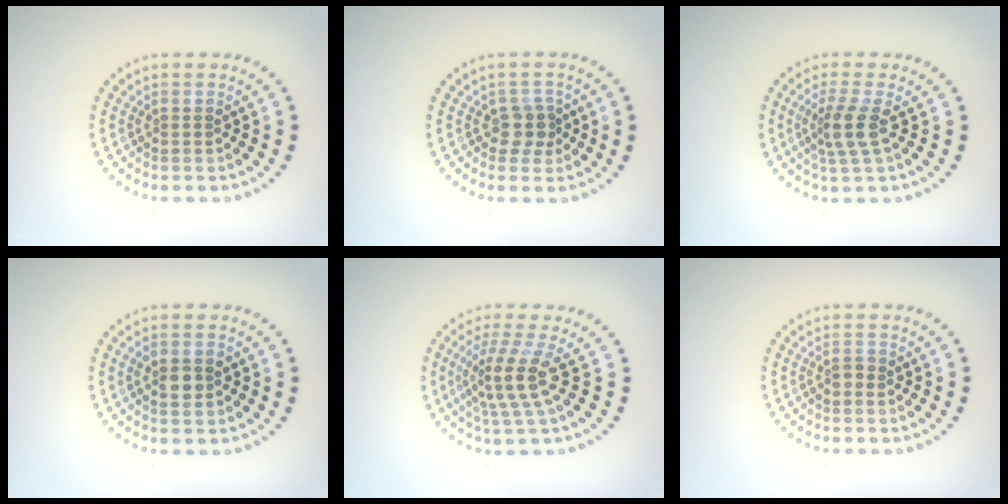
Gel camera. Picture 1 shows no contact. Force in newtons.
{"total": 2.1, "press": 1.6, "slide": 1.3}
{"total": 2.7, "press": 2.0, "slide": 1.8}
{"total": 2.3, "press": 2.3, "slide": 0.3}
{"total": 3.8, "press": 2.8, "slide": 2.5}
{"total": 1.1, "press": 1.1, "slide": 0.2}